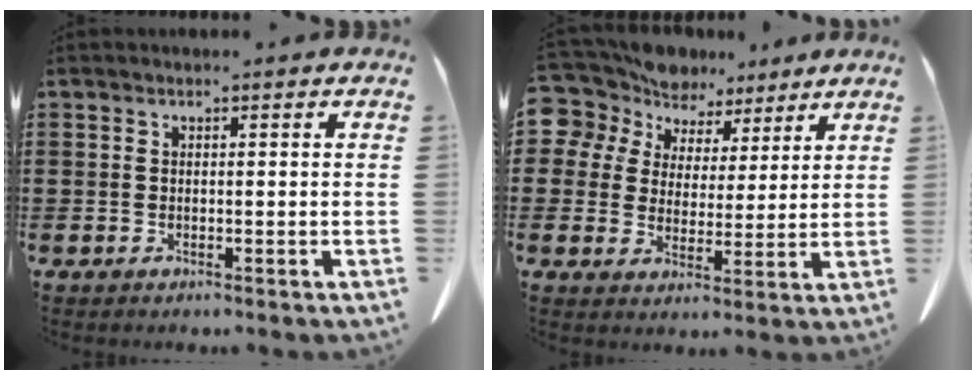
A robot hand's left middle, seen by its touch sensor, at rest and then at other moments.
{"total": 7.5, "force": [5.8, 4.7, 0.6], "torque": [-0.062, -0.023, 0.107]}